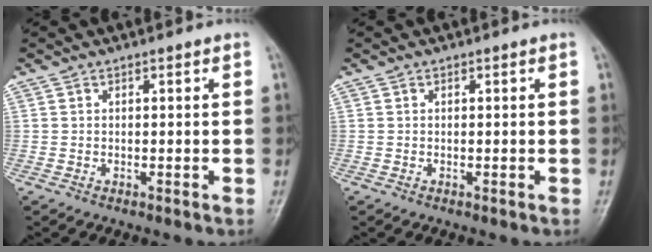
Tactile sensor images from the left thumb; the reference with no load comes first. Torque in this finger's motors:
{"motor_torque": [-0.01, 0.01, 0.00, 0.00, 0.00]}